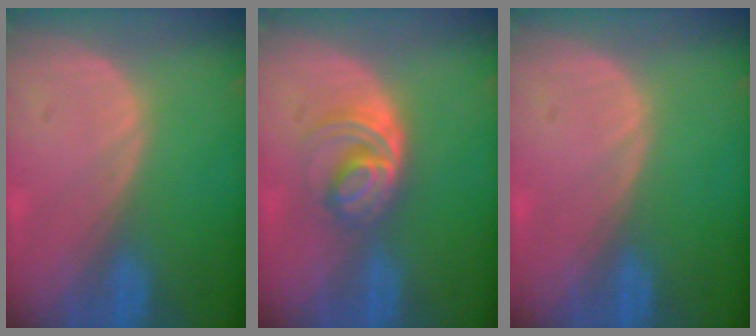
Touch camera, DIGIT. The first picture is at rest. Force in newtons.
{"total": 6.3, "press": 5.4, "slide": 3.2}
{"total": 0.0}